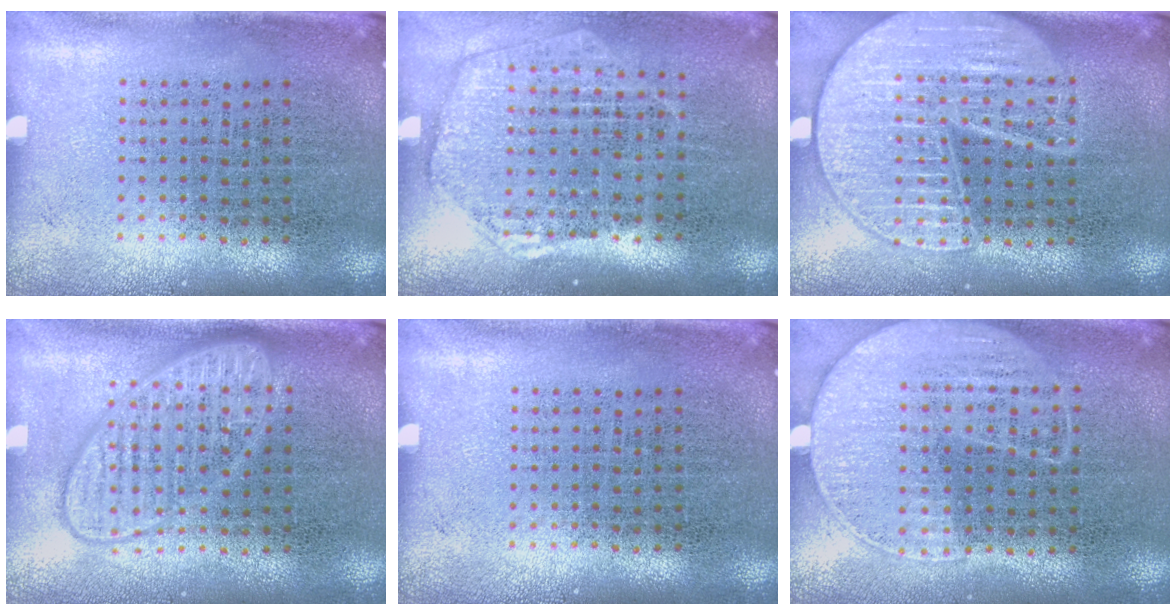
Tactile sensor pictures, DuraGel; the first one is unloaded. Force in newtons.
{"total": 1.9, "press": 1.7, "slide": 0.8}
{"total": 3.2, "press": 3.1, "slide": 0.5}
{"total": 3.0, "press": 2.9, "slide": 0.5}
{"total": 0.0}
{"total": 1.3, "press": 1.0, "slide": 0.7}